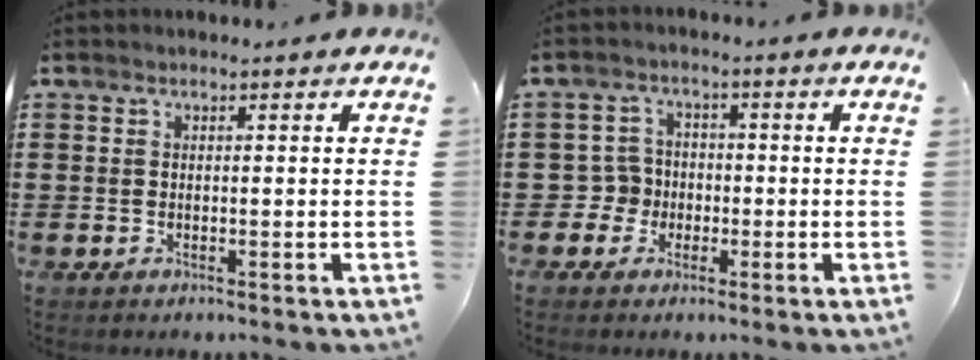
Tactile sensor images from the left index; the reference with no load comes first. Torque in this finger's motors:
{"motor_torque": [-0.05, -0.09, 0.00, -0.02]}